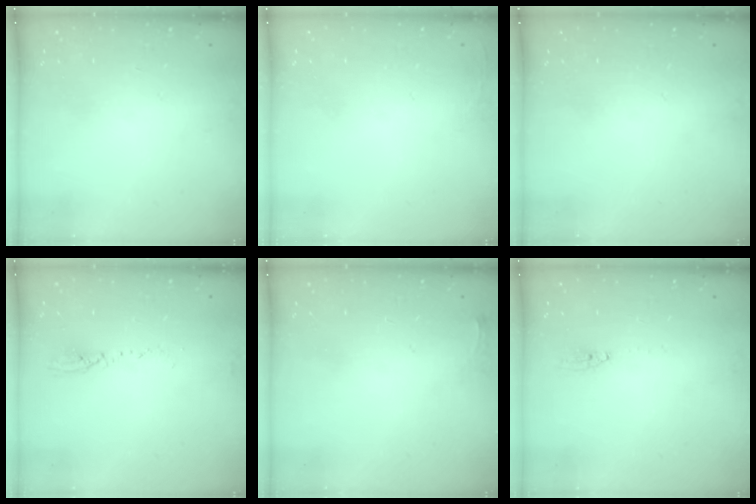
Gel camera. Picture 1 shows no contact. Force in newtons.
{"total": 2.5, "press": 2.4, "slide": 0.9}
{"total": 0.0}
{"total": 3.9, "press": 3.8, "slide": 1.2}
{"total": 2.8, "press": 2.8, "slide": 0.4}
{"total": 2.0, "press": 2.0, "slide": 0.2}